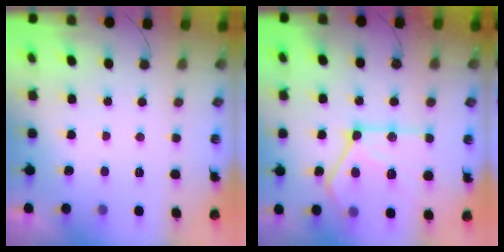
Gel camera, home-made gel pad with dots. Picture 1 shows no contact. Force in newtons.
{"total": 19.3, "press": 19.2, "slide": 2.1}